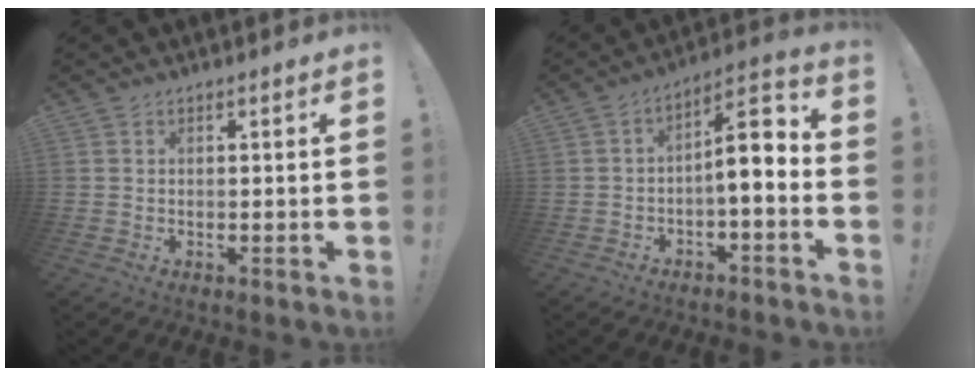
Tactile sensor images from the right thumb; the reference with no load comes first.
{"total": 8.3, "force": [-1.2, 2.6, 7.8], "torque": [-0.106, -0.002, -0.026]}